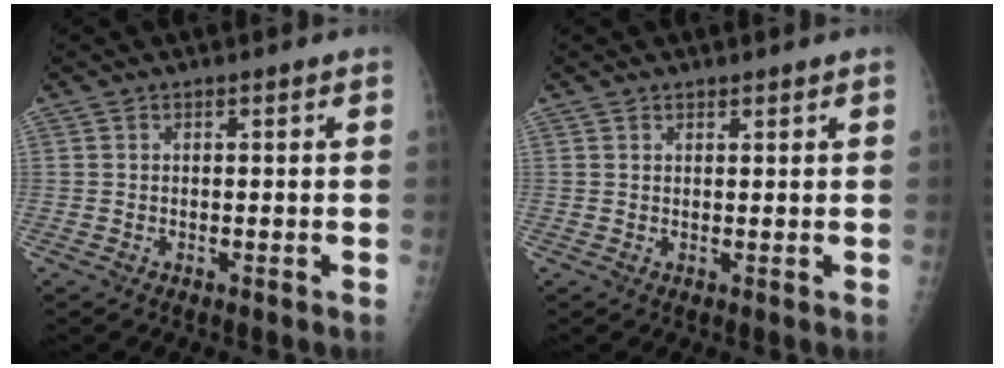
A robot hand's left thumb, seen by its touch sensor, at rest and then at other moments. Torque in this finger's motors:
{"motor_torque": [-0.06, 0.33, 0.00, -0.02, 0.02]}